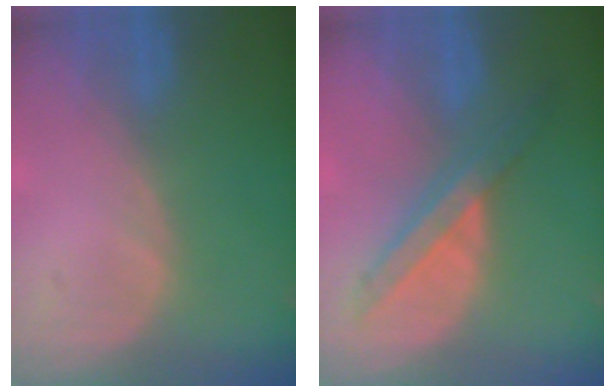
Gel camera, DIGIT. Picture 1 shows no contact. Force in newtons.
{"total": 7.2, "press": 6.2, "slide": 3.7}